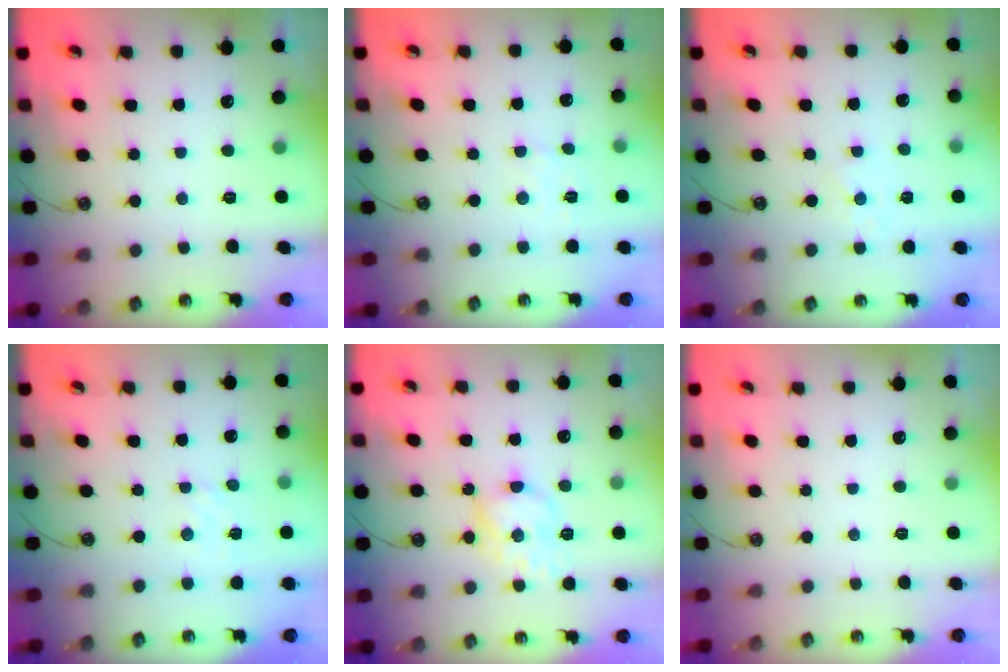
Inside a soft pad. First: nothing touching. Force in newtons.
{"total": 2.9, "press": 2.9, "slide": 0.4}
{"total": 2.8, "press": 2.8, "slide": 0.3}
{"total": 2.6, "press": 2.6, "slide": 0.4}
{"total": 9.5, "press": 9.5, "slide": 0.5}
{"total": 0.0}